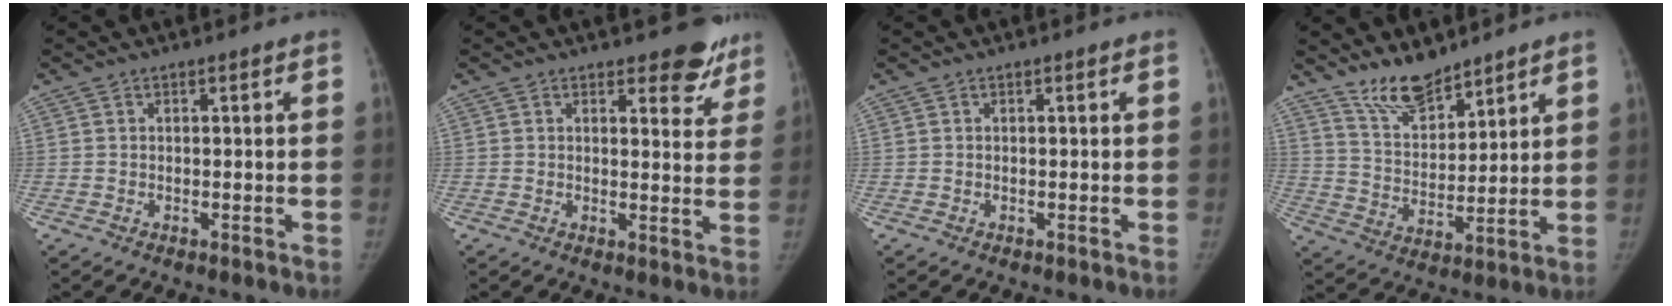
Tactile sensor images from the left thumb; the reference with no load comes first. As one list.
[{"total": 6.6, "force": [5.1, 3.1, 2.8], "torque": [0.006, -0.033, 0.055]}, {"total": 0.0}, {"total": 9.6, "force": [8.2, 3.4, 3.6], "torque": [-0.041, -0.060, 0.162]}]